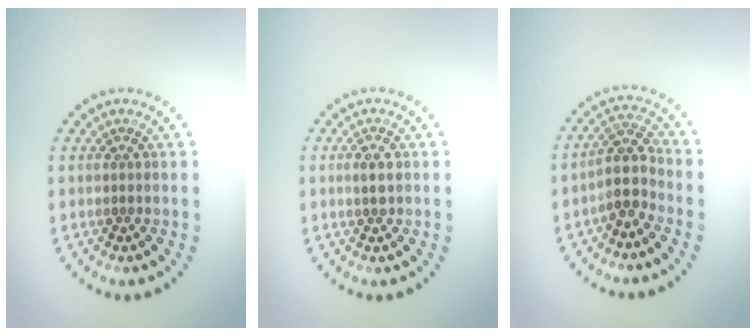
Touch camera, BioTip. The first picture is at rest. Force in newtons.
{"total": 1.3, "press": 1.3, "slide": 0.0}
{"total": 2.8, "press": 2.2, "slide": 1.8}